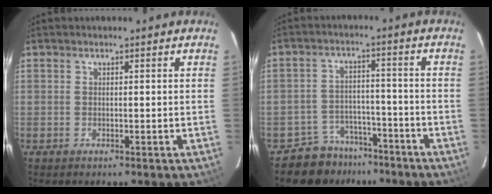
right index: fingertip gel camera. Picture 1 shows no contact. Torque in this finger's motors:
{"motor_torque": [0.54, -0.50, -0.06, -0.01]}